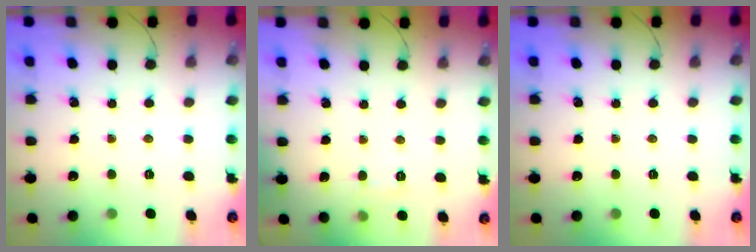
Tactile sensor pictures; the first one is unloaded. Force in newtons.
{"total": 2.7, "press": 2.2, "slide": 1.6}
{"total": 0.0}